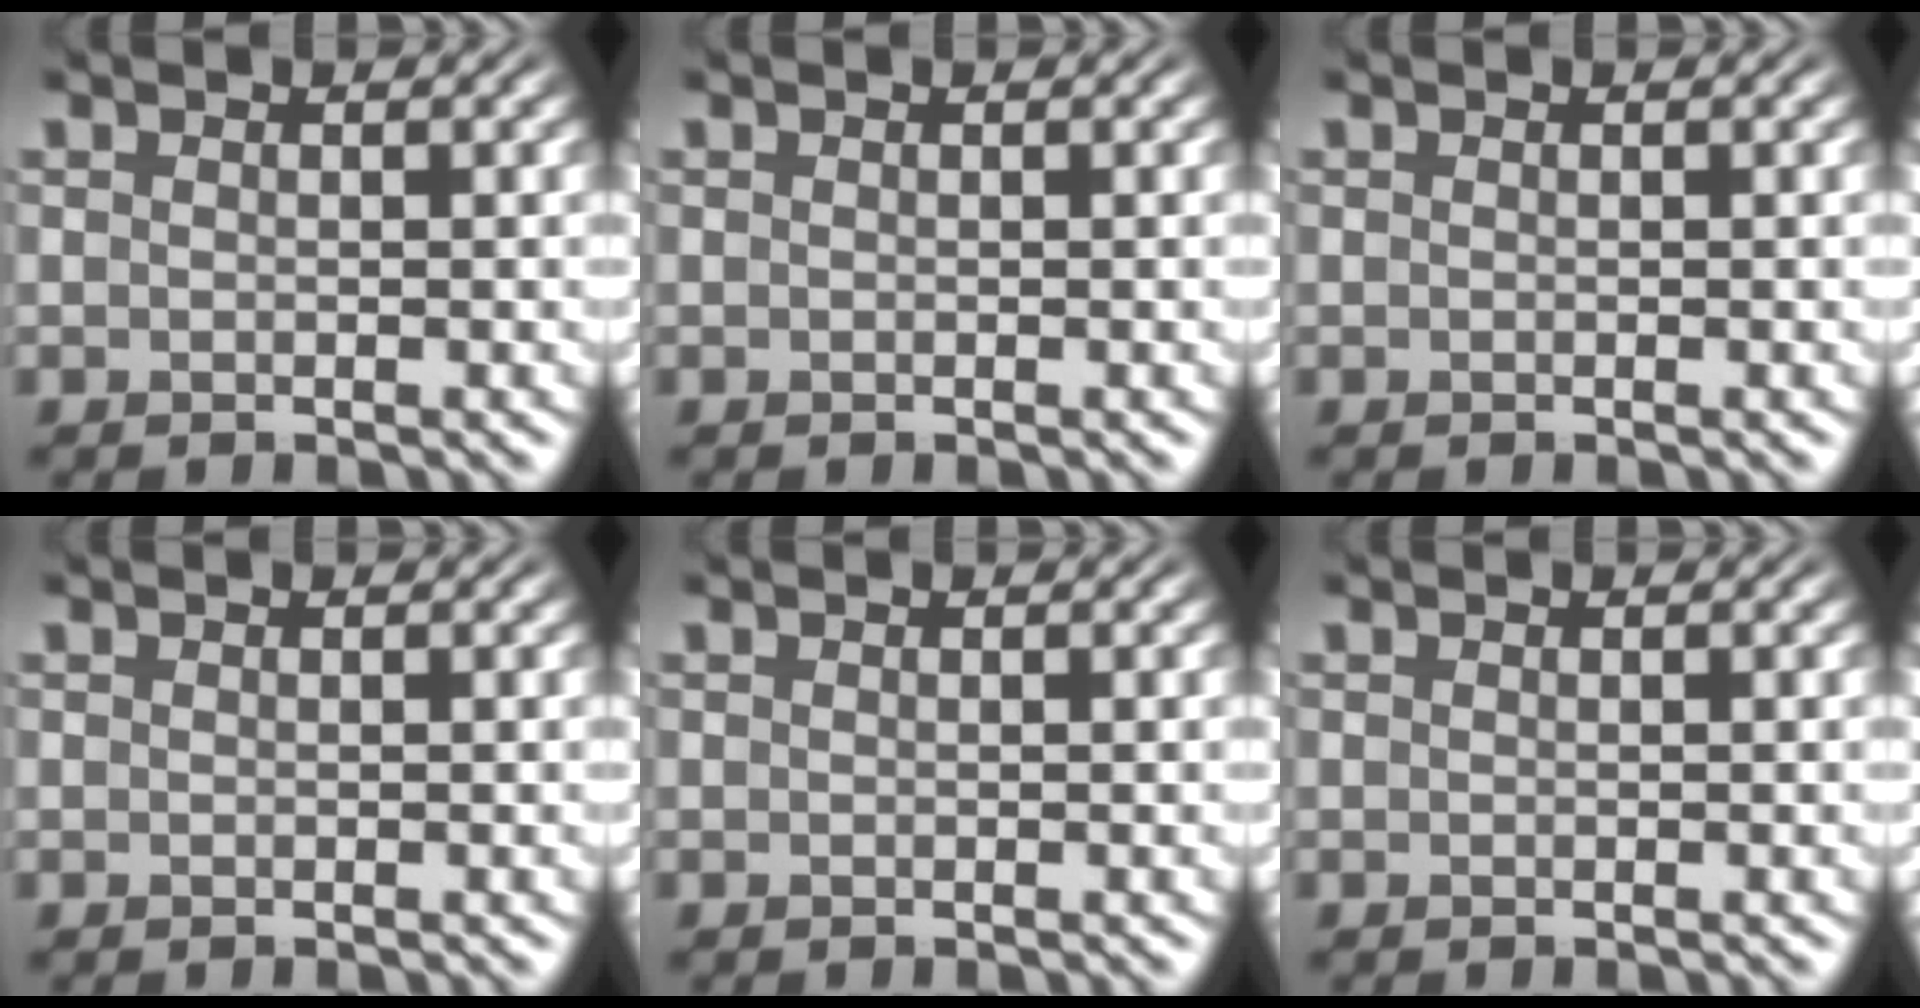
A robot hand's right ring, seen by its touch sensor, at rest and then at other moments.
{"total": 0.0}
{"total": 0.0}
{"total": 0.0}
{"total": 0.0}
{"total": 0.0}